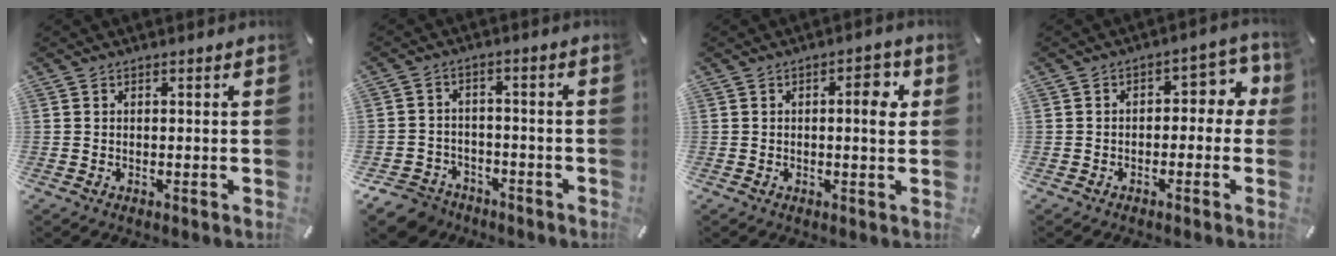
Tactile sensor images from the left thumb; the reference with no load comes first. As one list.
[{"total": 5.9, "force": [-4.1, 4.0, 1.3], "torque": [-0.035, 0.022, -0.082]}, {"total": 5.3, "force": [1.1, 1.8, 4.9], "torque": [-0.056, -0.007, 0.007]}, {"total": 6.3, "force": [0.1, 4.0, 4.9], "torque": [-0.063, -0.005, -0.008]}]